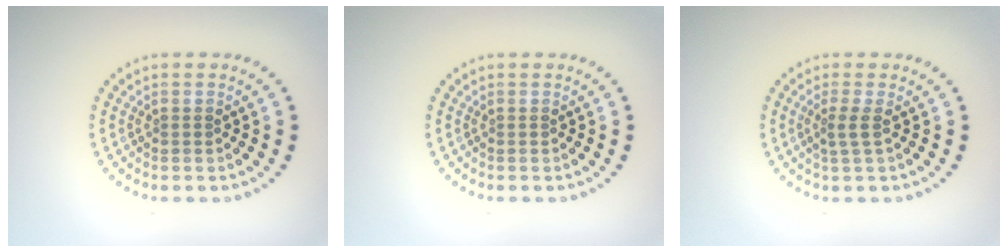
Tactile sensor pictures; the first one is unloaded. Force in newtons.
{"total": 0.0}
{"total": 1.5, "press": 1.0, "slide": 1.1}